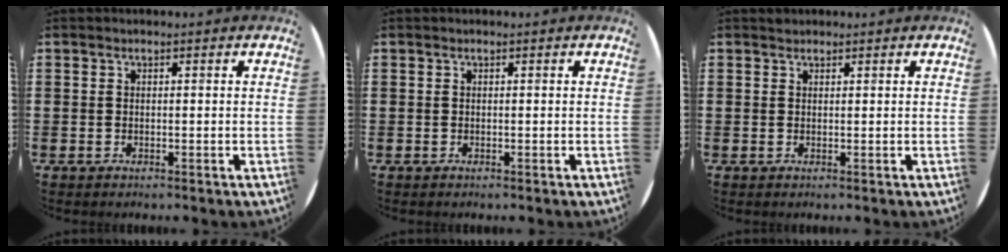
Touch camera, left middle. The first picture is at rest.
{"total": 0.0}
{"total": 0.6, "force": [0.5, 0.2, -0.1], "torque": [0.001, 0.003, 0.010]}